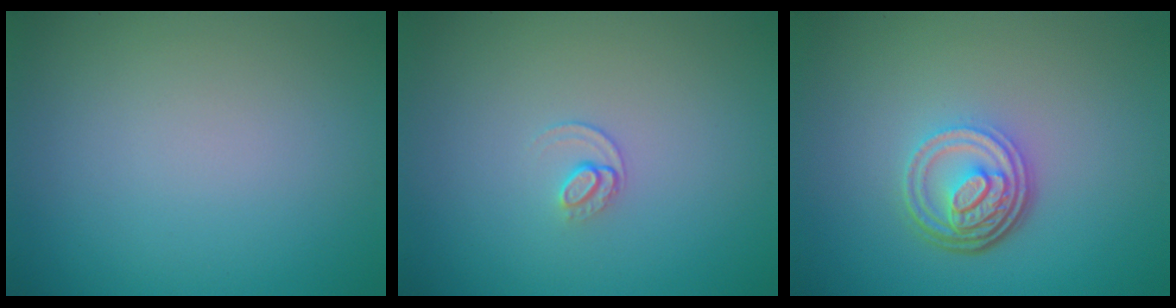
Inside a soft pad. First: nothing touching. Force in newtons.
{"total": 1.0, "press": 0.6, "slide": 0.8}
{"total": 4.7, "press": 3.4, "slide": 3.3}